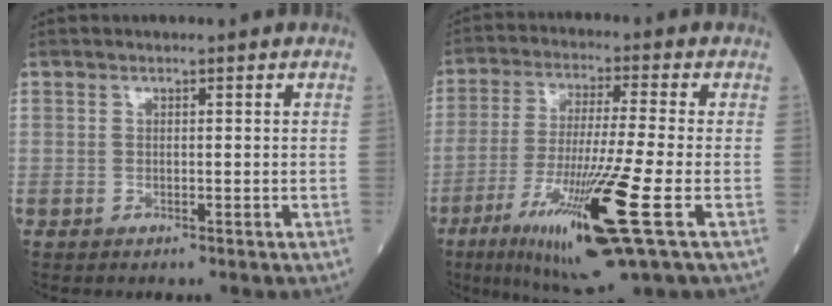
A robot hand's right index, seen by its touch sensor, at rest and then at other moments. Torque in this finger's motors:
{"motor_torque": [2.08, -0.05, 1.05, 0.21]}